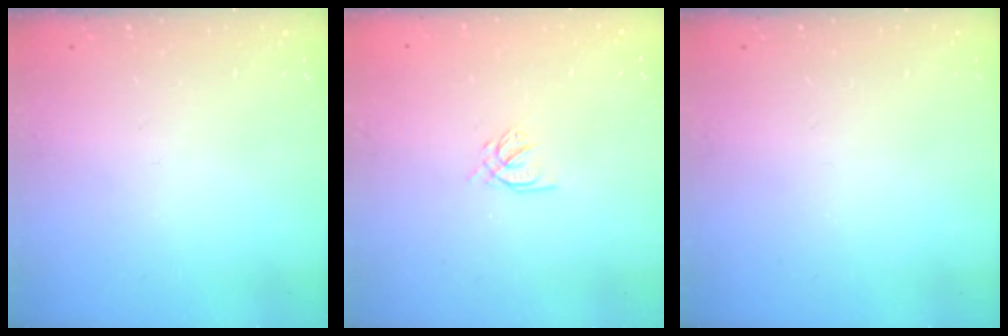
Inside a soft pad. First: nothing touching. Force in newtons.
{"total": 2.4, "press": 2.4, "slide": 0.3}
{"total": 0.0}